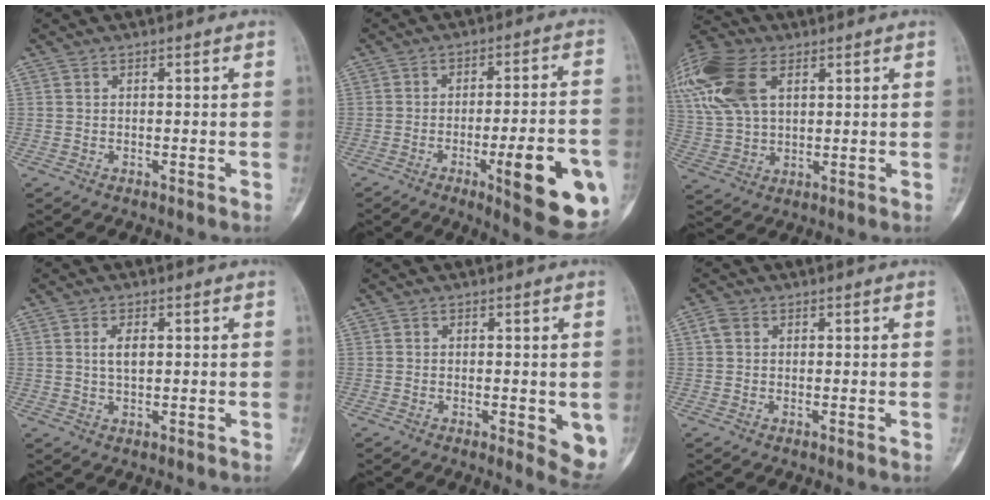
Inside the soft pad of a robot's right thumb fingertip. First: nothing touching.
{"total": 17.9, "force": [-6.4, 4.0, 16.3], "torque": [-0.184, 0.013, -0.075]}
{"total": 18.9, "force": [7.5, 11.3, 13.3], "torque": [-0.311, 0.011, 0.144]}
{"total": 3.0, "force": [0.6, 1.5, 2.6], "torque": [-0.043, -0.003, 0.013]}
{"total": 6.0, "force": [-1.3, 2.3, 5.5], "torque": [-0.056, -0.011, -0.012]}
{"total": 2.0, "force": [0.6, 1.5, 1.1], "torque": [-0.024, 0.007, 0.011]}